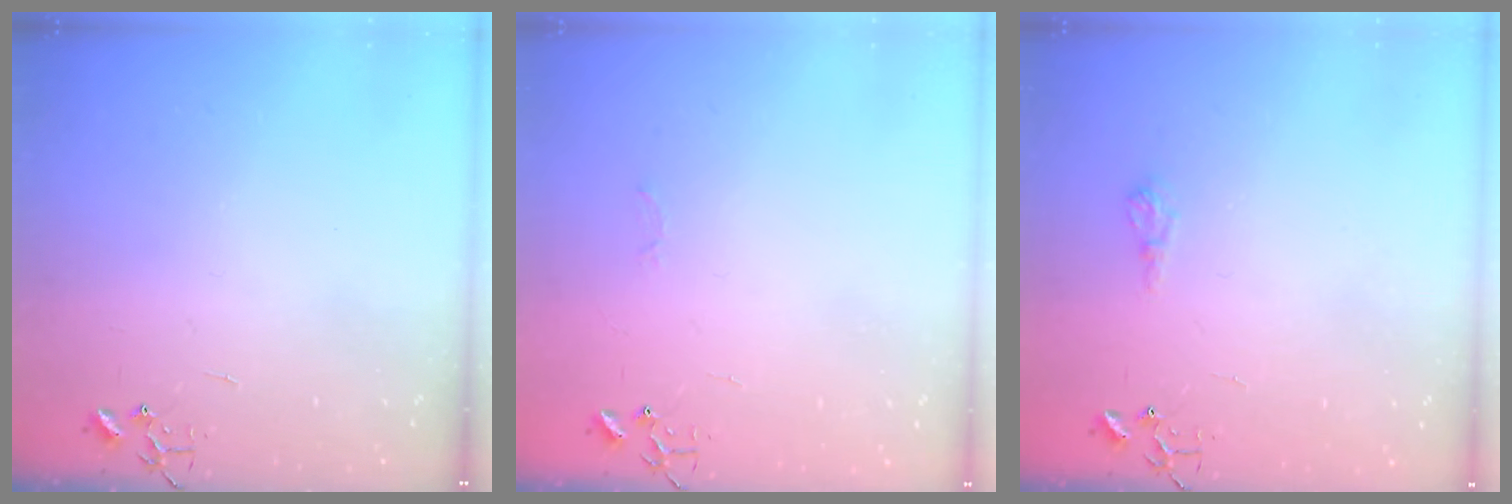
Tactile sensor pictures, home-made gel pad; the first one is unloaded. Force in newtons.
{"total": 2.5, "press": 2.5, "slide": 0.4}
{"total": 6.1, "press": 6.1, "slide": 0.7}